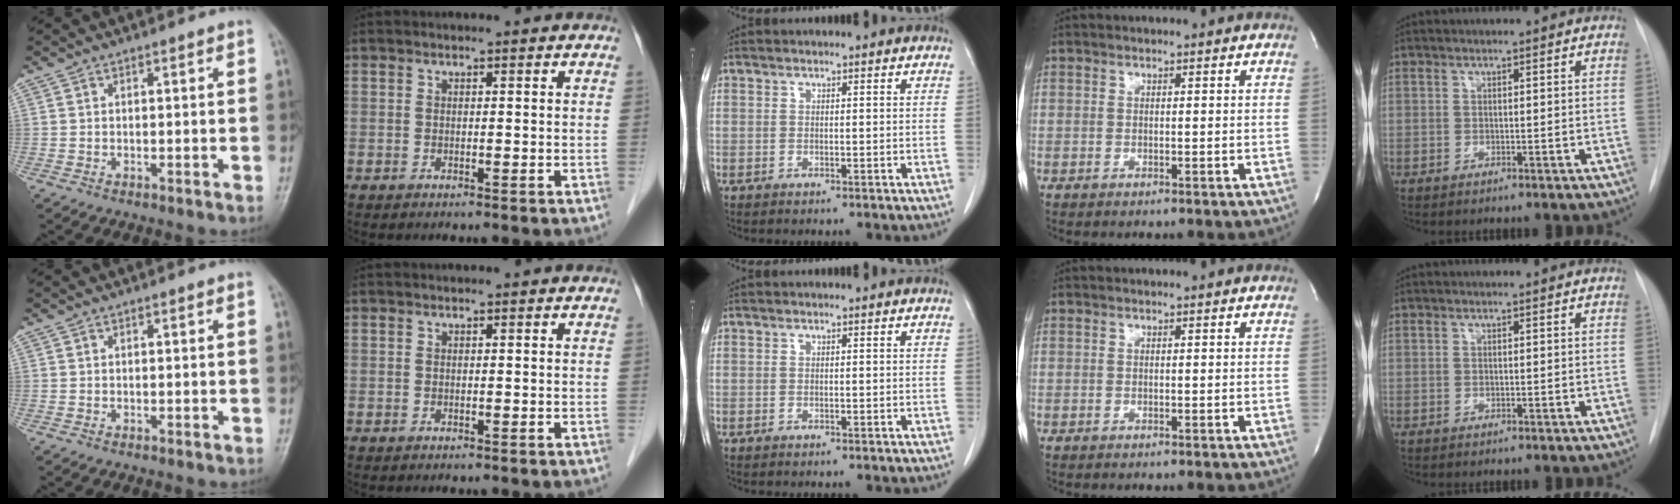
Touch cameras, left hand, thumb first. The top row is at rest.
{}